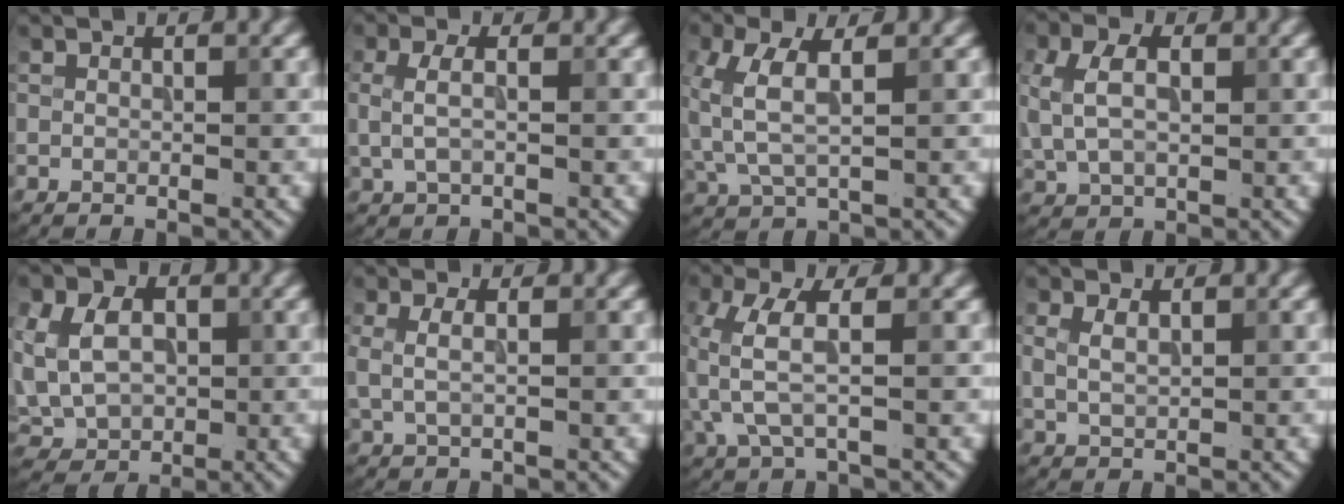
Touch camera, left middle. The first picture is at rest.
{"total": 2.0, "force": [0.1, 0.8, 1.8], "torque": [-0.043, 0.001, 0.002]}
{"total": 4.3, "force": [0.6, 2.0, 3.8], "torque": [-0.103, 0.005, 0.012]}
{"total": 4.6, "force": [0.8, 3.0, 3.4], "torque": [-0.083, 0.005, 0.016]}
{"total": 8.7, "force": [1.1, 6.6, 5.5], "torque": [-0.136, 0.018, 0.012]}
{"total": 1.7, "force": [0.3, 0.5, 1.6], "torque": [-0.035, 0.000, 0.007]}
{"total": 4.6, "force": [-0.1, 1.8, 4.2], "torque": [-0.117, 0.005, -0.004]}
{"total": 1.8, "force": [0.7, 0.9, 1.4], "torque": [-0.032, -0.001, 0.018]}